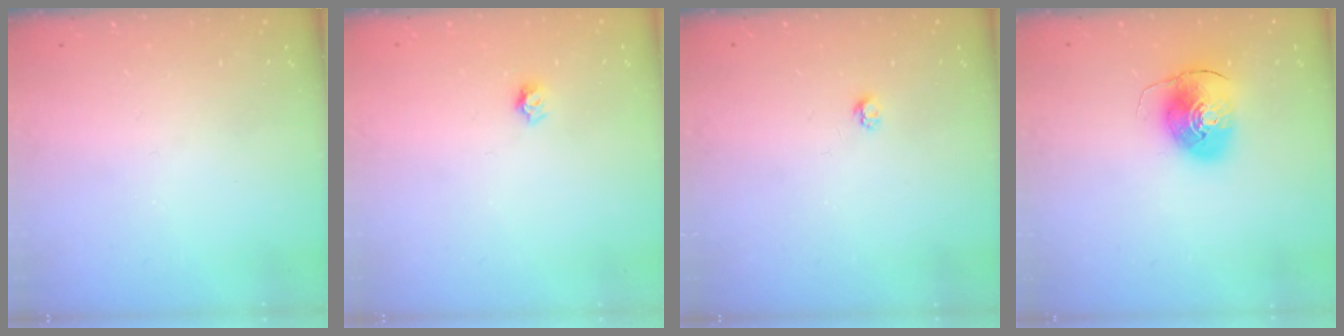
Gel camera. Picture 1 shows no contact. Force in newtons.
{"total": 3.7, "press": 3.6, "slide": 0.2}
{"total": 2.7, "press": 2.7, "slide": 0.4}
{"total": 8.9, "press": 8.7, "slide": 1.5}